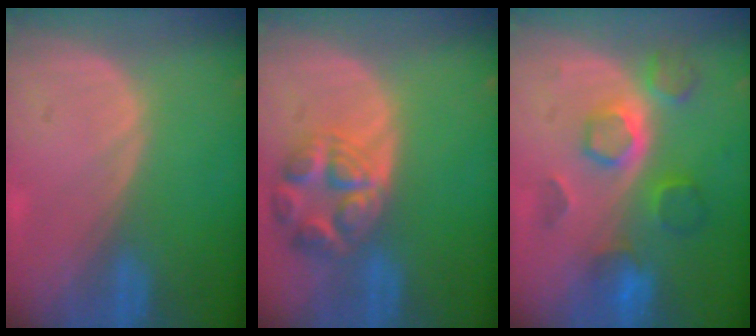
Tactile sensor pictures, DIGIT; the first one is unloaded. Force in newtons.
{"total": 7.9, "press": 7.0, "slide": 3.6}
{"total": 8.6, "press": 7.7, "slide": 3.7}